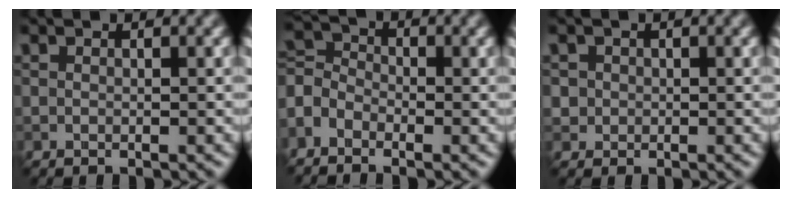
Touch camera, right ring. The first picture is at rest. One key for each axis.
{"total": 3.6, "fx": -2.1, "fy": 2.3, "fz": 1.8, "tx": -0.044, "ty": 0.005, "tz": -0.058}
{"total": 1.1, "fx": 0.0, "fy": 1.1, "fz": 0.1, "tx": 0.012, "ty": -0.004, "tz": 0.002}